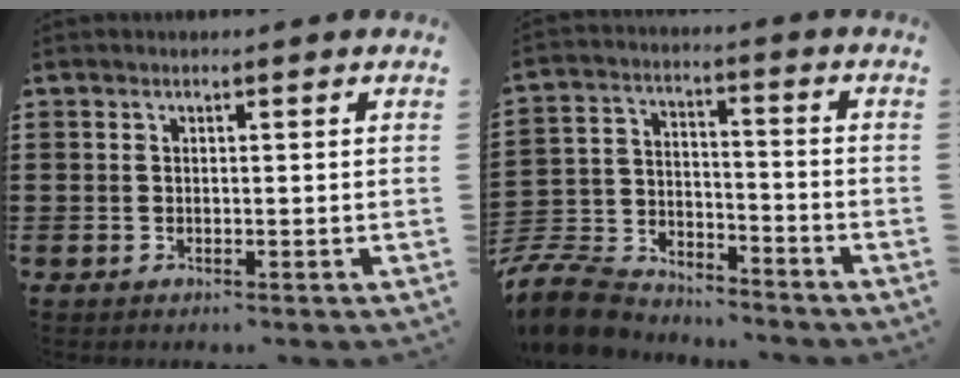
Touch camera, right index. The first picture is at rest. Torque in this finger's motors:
{"motor_torque": [-1.82, 0.32, -1.06, -0.21]}